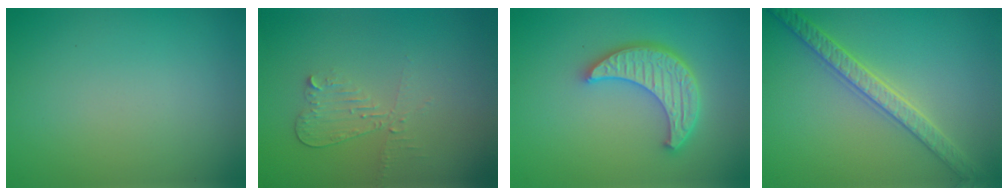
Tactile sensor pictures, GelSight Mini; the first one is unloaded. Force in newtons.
{"total": 2.1, "press": 2.0, "slide": 0.5}
{"total": 5.1, "press": 4.3, "slide": 2.8}
{"total": 3.4, "press": 3.4, "slide": 0.6}